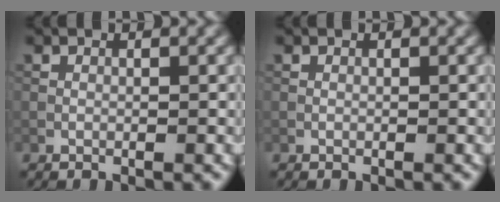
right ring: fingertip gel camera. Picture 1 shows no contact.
{"total": 0.0}